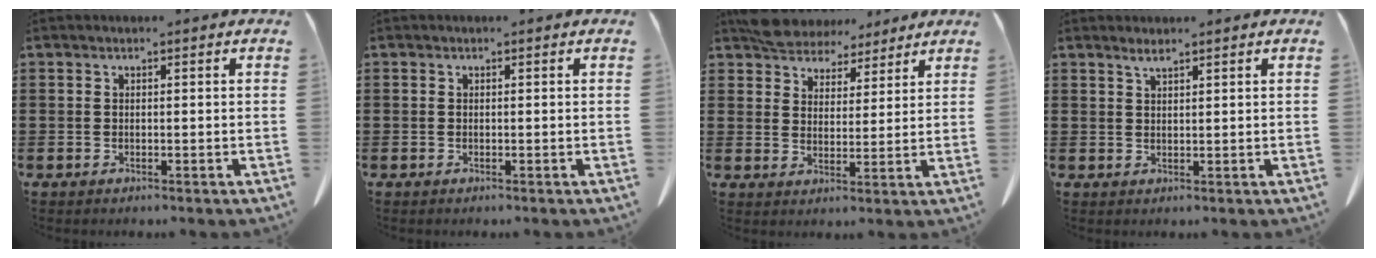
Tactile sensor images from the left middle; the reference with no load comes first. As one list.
[{"total": 0.0}, {"total": 5.9, "force": [5.5, 2.0, 0.7], "torque": [-0.039, -0.014, 0.106]}, {"total": 1.7, "force": [1.4, 0.0, 0.9], "torque": [-0.021, -0.003, 0.027]}]